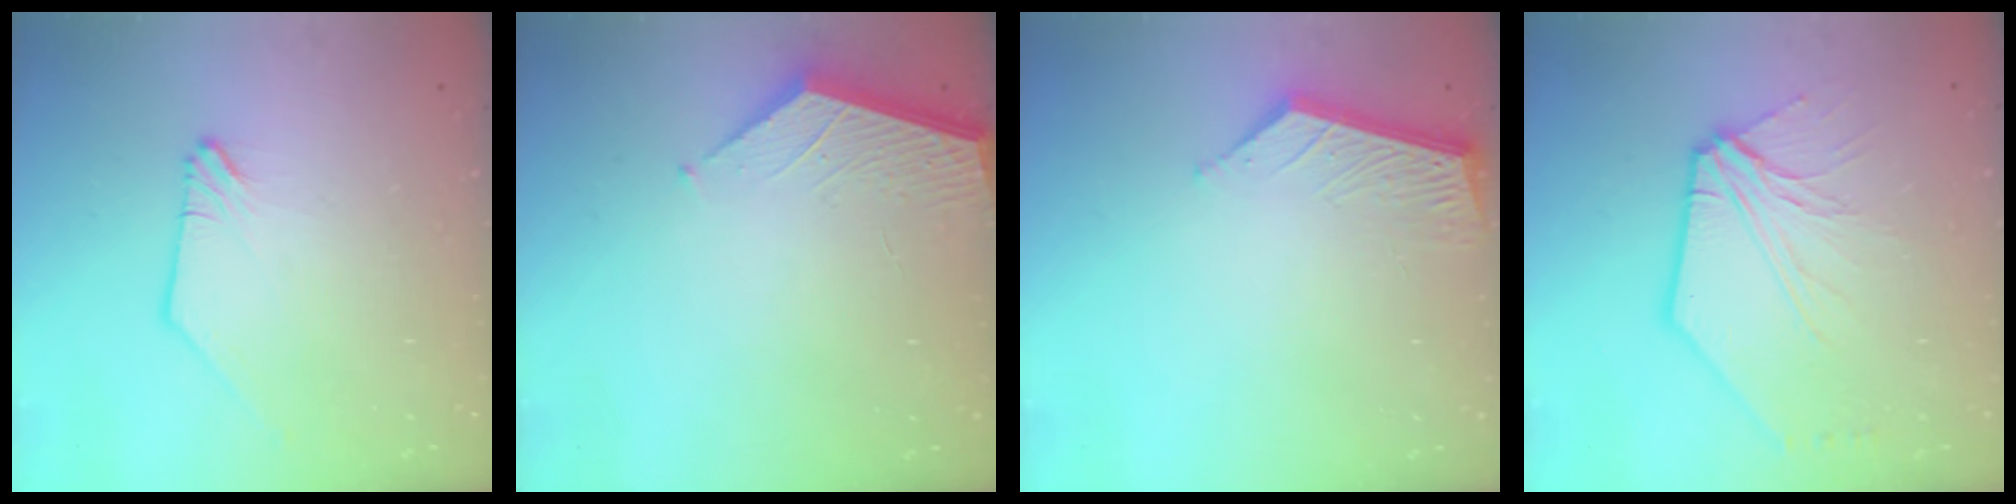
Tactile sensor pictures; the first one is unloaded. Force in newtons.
{"total": 2.1, "press": 2.1, "slide": 0.2}
{"total": 6.3, "press": 6.3, "slide": 0.6}
{"total": 11.0, "press": 10.8, "slide": 1.8}